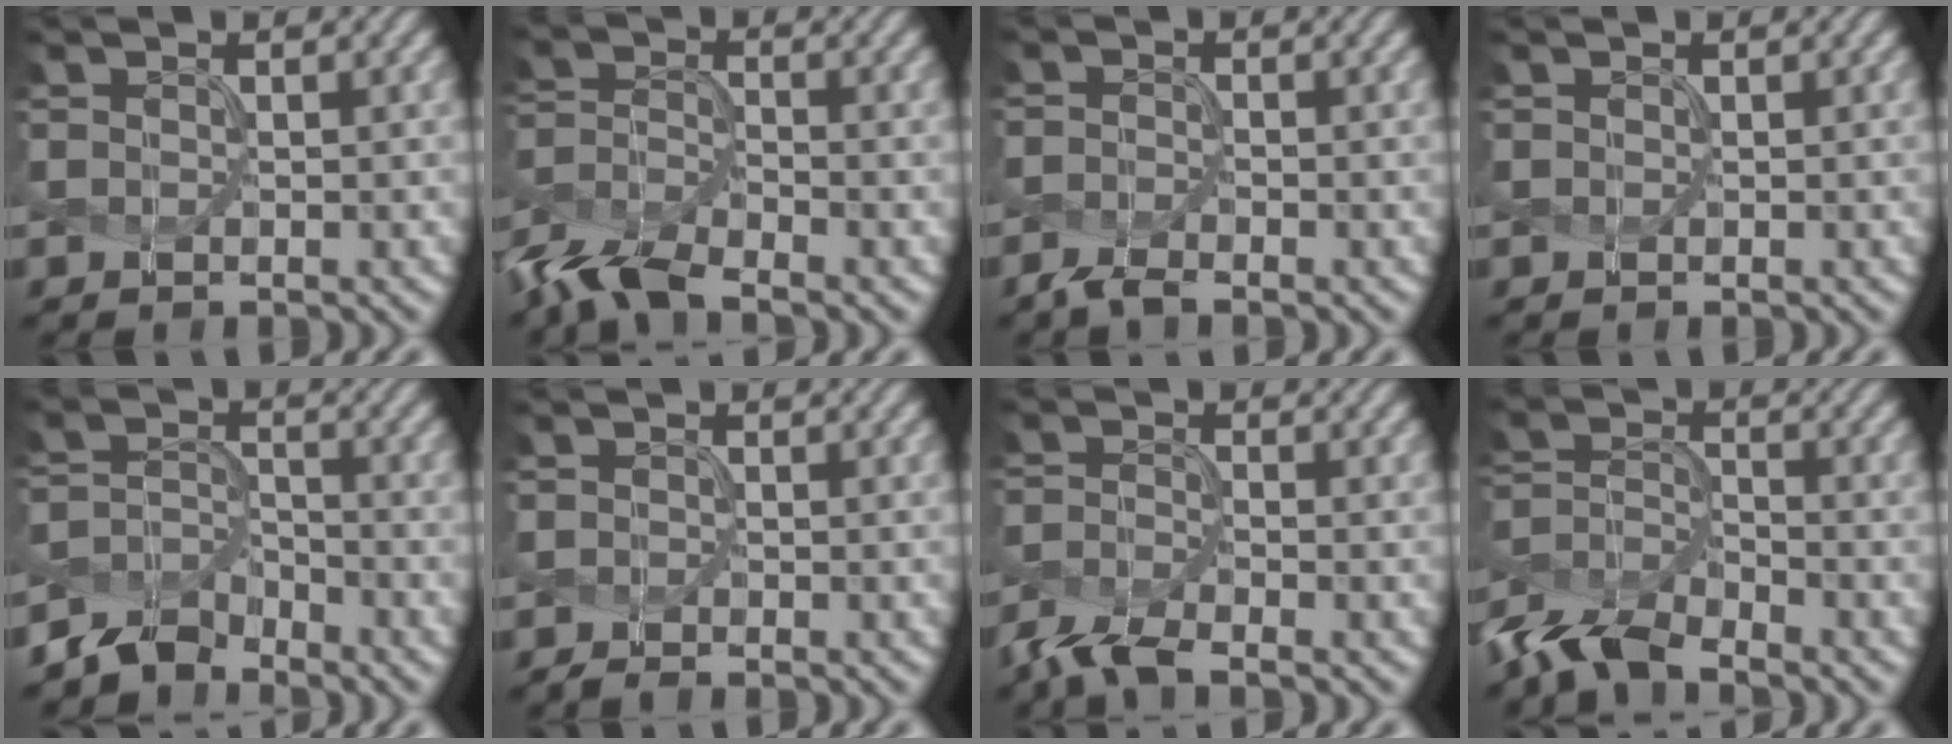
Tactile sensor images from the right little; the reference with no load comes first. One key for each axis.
{"total": 6.0, "fx": -4.9, "fy": 1.6, "fz": 3.1, "tx": -0.073, "ty": -0.006, "tz": -0.099}
{"total": 1.7, "fx": -1.6, "fy": 0.1, "fz": 0.6, "tx": -0.020, "ty": -0.007, "tz": -0.034}
{"total": 0.0}
{"total": 3.7, "fx": -3.5, "fy": 1.2, "fz": 0.2, "tx": -0.004, "ty": 0.006, "tz": -0.072}
{"total": 0.7, "fx": -0.6, "fy": -0.2, "fz": -0.2, "tx": 0.000, "ty": -0.001, "tz": -0.006}
{"total": 3.7, "fx": -3.2, "fy": 0.7, "fz": 1.8, "tx": -0.048, "ty": -0.010, "tz": -0.068}
{"total": 6.0, "fx": -5.1, "fy": 1.7, "fz": 2.6, "tx": -0.059, "ty": -0.003, "tz": -0.106}